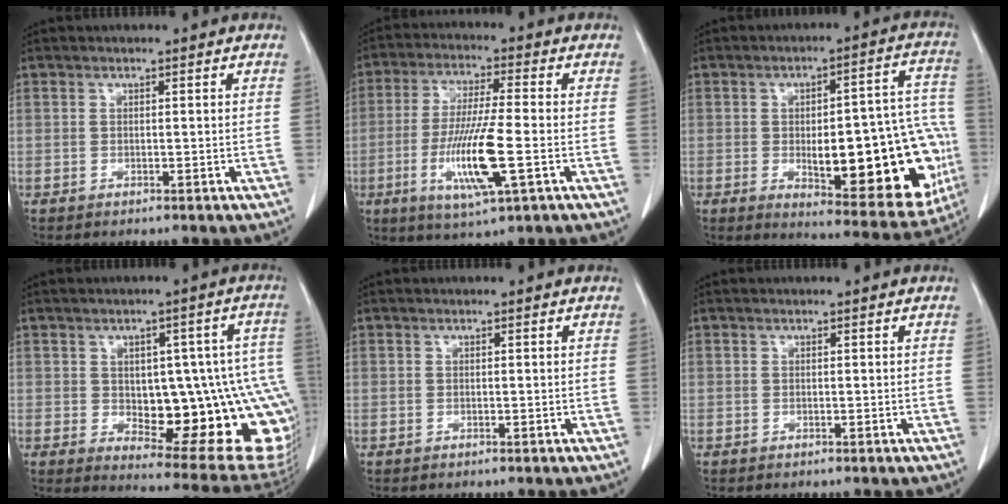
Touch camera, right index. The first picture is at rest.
{"total": 11.9, "force": [-3.2, 0.7, 11.5], "torque": [-0.226, -0.018, -0.060]}
{"total": 24.0, "force": [-4.4, 7.3, 22.4], "torque": [-0.217, 0.026, -0.031]}
{"total": 20.2, "force": [-2.7, 8.0, 18.4], "torque": [-0.150, 0.024, -0.002]}
{"total": 0.0}
{"total": 0.0}